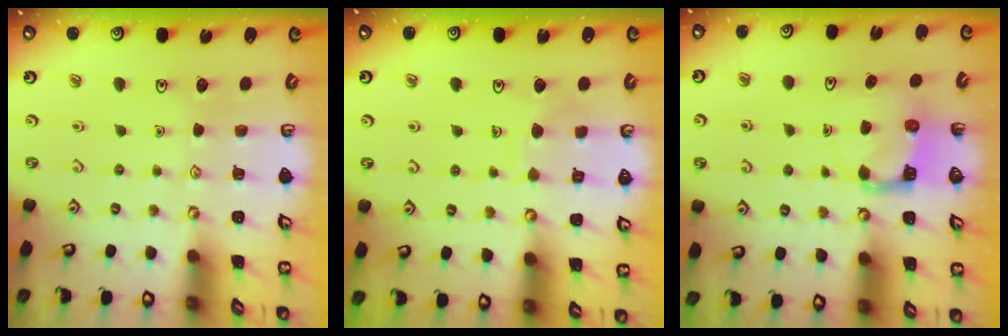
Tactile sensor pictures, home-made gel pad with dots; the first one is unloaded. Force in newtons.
{"total": 6.4, "press": 6.3, "slide": 0.5}
{"total": 3.9, "press": 3.8, "slide": 0.3}